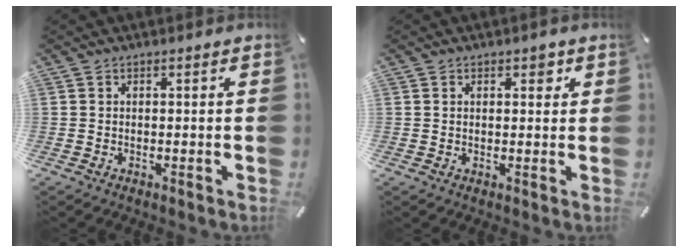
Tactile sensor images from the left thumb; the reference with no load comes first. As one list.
[{"total": 2.3, "force": [0.8, 1.4, 1.6], "torque": [-0.011, -0.002, 0.007]}]